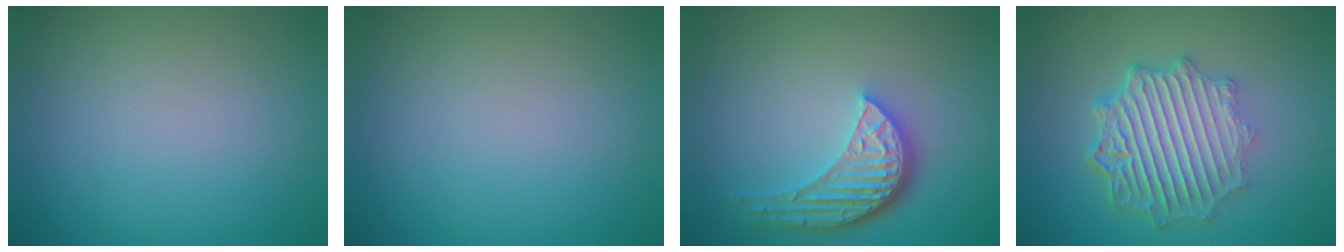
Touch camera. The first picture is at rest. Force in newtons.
{"total": 0.0}
{"total": 5.3, "press": 3.9, "slide": 3.5}
{"total": 6.9, "press": 5.3, "slide": 4.4}